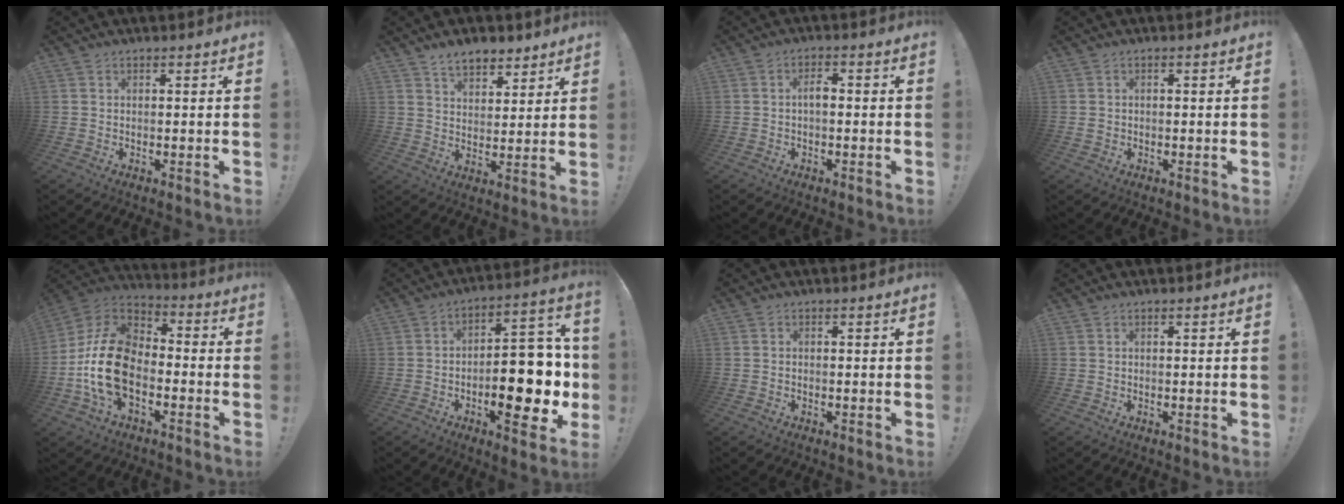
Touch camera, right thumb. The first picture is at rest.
{"total": 7.7, "force": [5.8, 4.1, 3.0], "torque": [-0.033, -0.038, 0.106]}
{"total": 3.3, "force": [-0.3, 1.3, 2.9], "torque": [-0.057, 0.010, -0.008]}
{"total": 1.2, "force": [-0.4, 1.0, 0.5], "torque": [-0.009, 0.005, -0.008]}
{"total": 20.2, "force": [-5.4, 13.0, 14.6], "torque": [-0.287, 0.043, -0.079]}
{"total": 19.3, "force": [-4.8, 8.7, 16.5], "torque": [-0.202, 0.030, -0.064]}
{"total": 0.5, "force": [-0.5, 0.3, 0.1], "torque": [-0.004, 0.002, -0.008]}
{"total": 0.0}